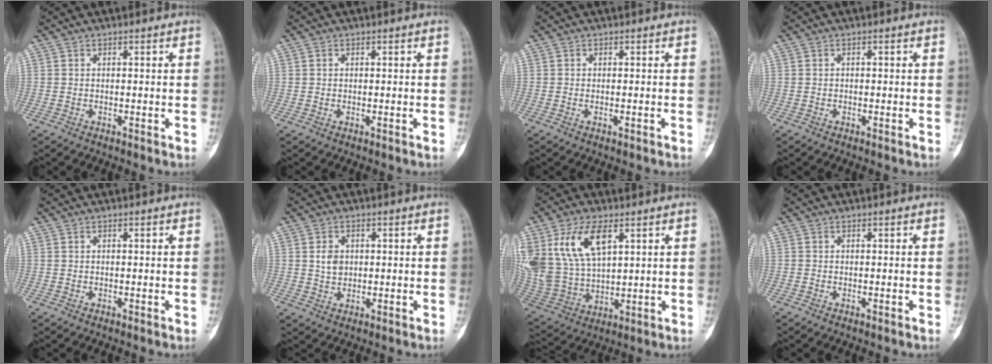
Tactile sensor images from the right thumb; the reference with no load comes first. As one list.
[{"total": 0.0}, {"total": 0.7, "force": [-0.3, 0.2, 0.7], "torque": [-0.014, 0.004, -0.001]}, {"total": 0.0}, {"total": 0.0}, {"total": 3.3, "force": [0.6, 2.7, 1.9], "torque": [-0.018, -0.001, 0.012]}, {"total": 17.1, "force": [7.4, 9.3, 12.3], "torque": [-0.244, -0.021, 0.154]}, {"total": 0.0}]